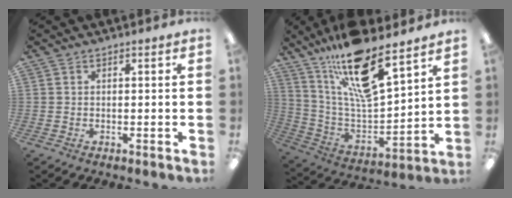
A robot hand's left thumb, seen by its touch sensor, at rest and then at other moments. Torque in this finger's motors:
{"motor_torque": [0.21, 0.10, 1.15, -1.62, 0.20]}